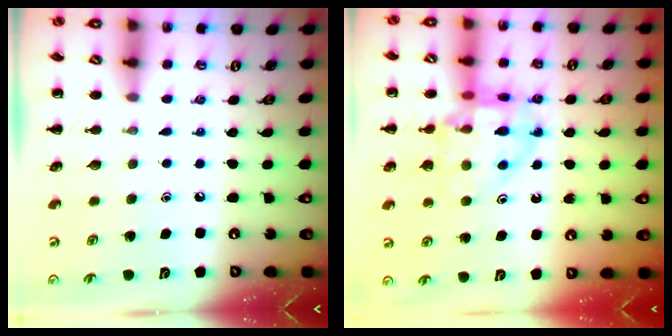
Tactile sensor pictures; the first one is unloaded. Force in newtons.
{"total": 14.1, "press": 13.9, "slide": 2.3}